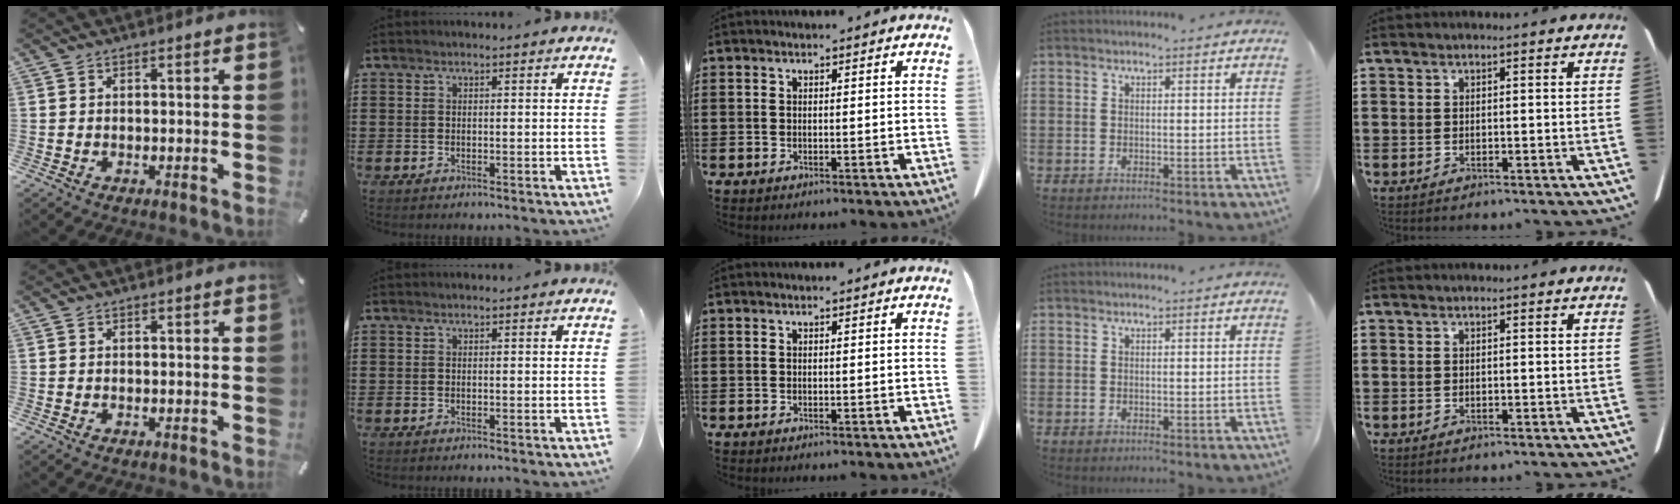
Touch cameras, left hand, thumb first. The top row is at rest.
{}